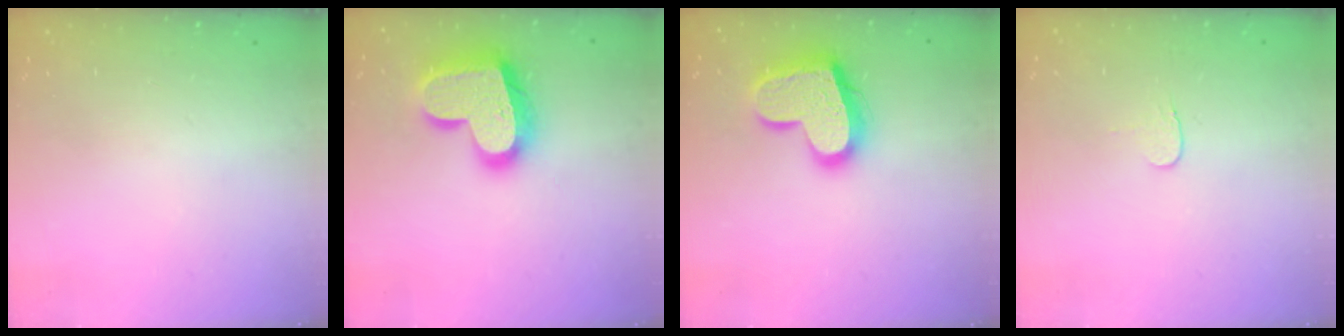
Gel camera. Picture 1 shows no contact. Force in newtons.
{"total": 21.7, "press": 21.6, "slide": 1.5}
{"total": 18.2, "press": 18.2, "slide": 1.6}
{"total": 3.7, "press": 3.7, "slide": 0.4}